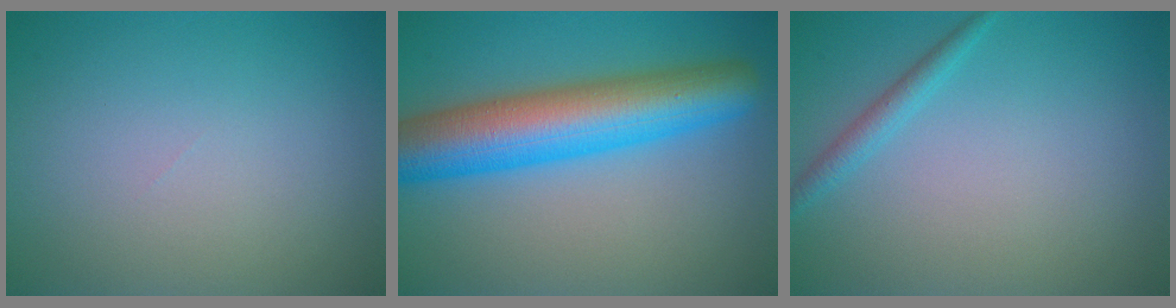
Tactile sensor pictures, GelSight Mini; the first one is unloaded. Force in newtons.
{"total": 9.9, "press": 9.9, "slide": 0.2}
{"total": 1.5, "press": 1.5, "slide": 0.1}